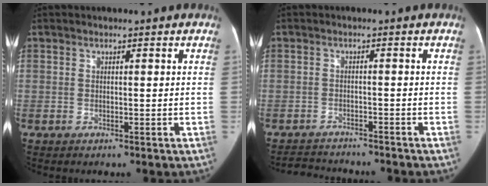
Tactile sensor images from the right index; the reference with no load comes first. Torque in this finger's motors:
{"motor_torque": [-2.14, 0.00, -1.05, -0.21]}